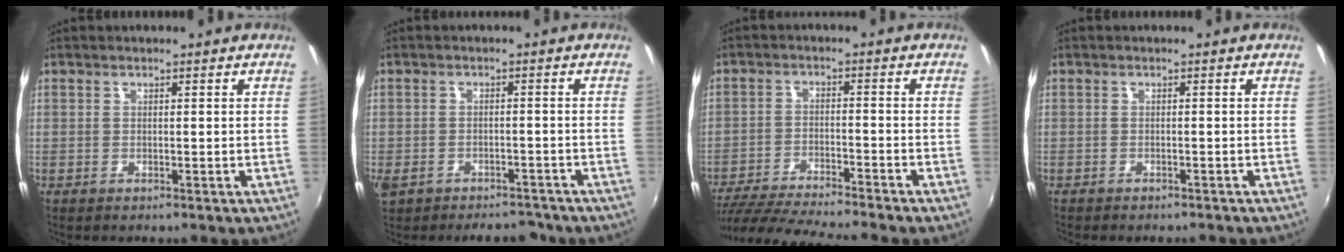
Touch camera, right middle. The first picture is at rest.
{"total": 9.2, "force": [-6.7, 5.0, 3.9], "torque": [-0.106, -0.011, -0.094]}
{"total": 14.9, "force": [-13.3, -0.5, 6.6], "torque": [-0.139, -0.023, -0.221]}
{"total": 2.5, "force": [-2.3, 0.7, 0.9], "torque": [-0.021, -0.011, -0.031]}